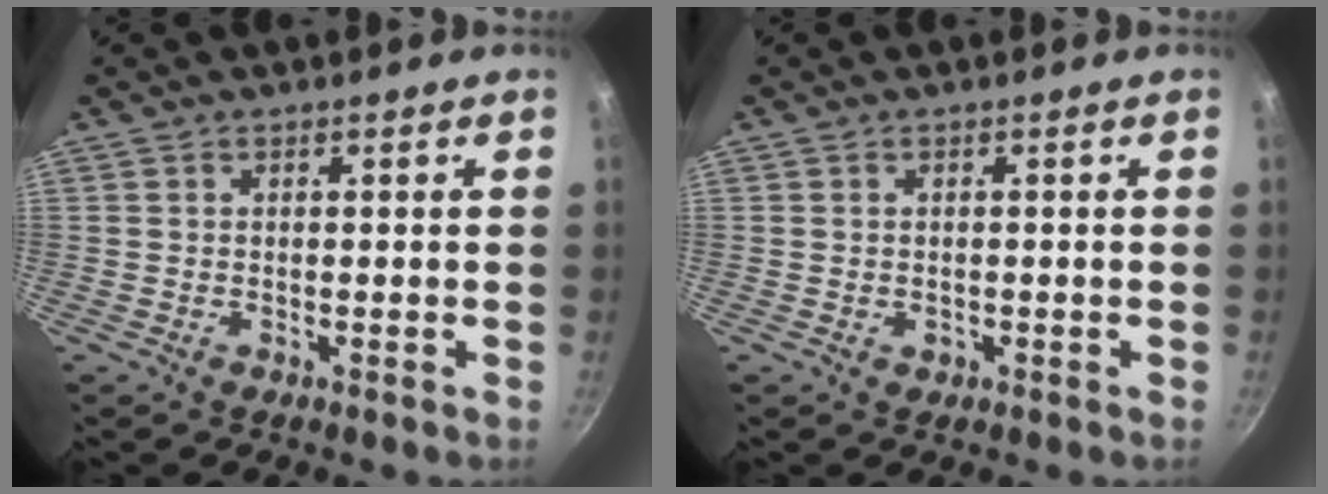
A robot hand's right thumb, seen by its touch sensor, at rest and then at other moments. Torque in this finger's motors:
{"motor_torque": [-0.22, -0.08, -0.40, 0.16, -0.06]}